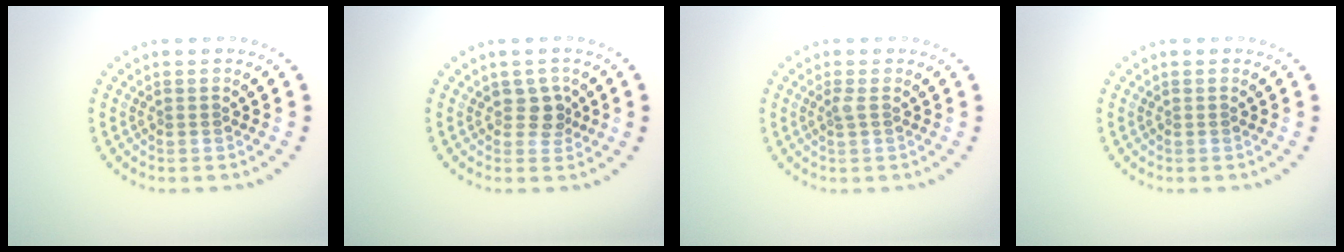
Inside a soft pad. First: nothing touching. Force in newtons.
{"total": 2.0, "press": 1.7, "slide": 1.1}
{"total": 0.8, "press": 0.5, "slide": 0.5}
{"total": 0.0}